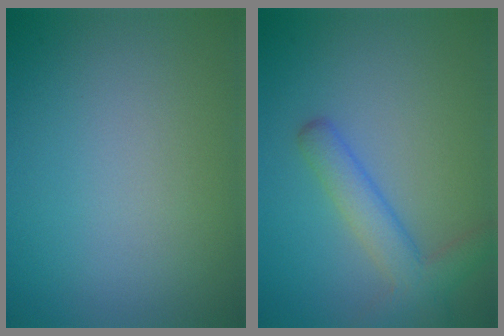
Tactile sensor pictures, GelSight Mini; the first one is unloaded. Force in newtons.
{"total": 3.6, "press": 3.6, "slide": 0.1}